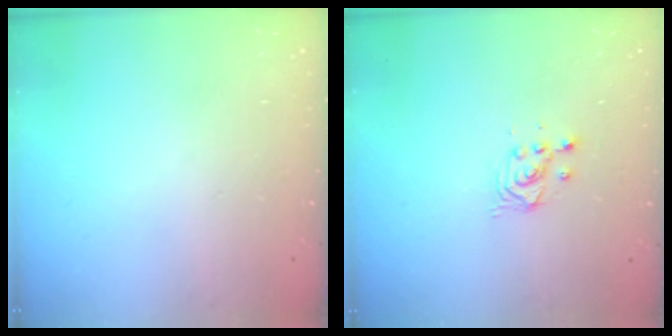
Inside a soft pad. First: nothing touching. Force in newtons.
{"total": 2.5, "press": 2.5, "slide": 0.2}